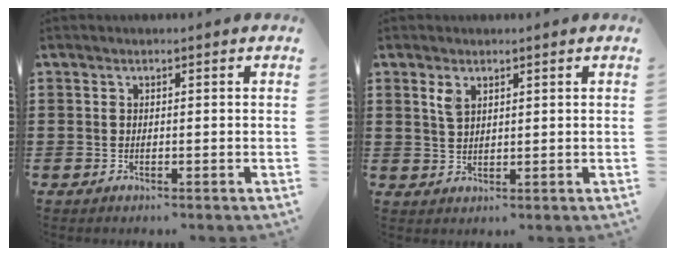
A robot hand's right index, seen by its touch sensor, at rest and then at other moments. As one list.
[{"total": 2.4, "force": [1.4, 1.2, 1.4], "torque": [-0.033, 0.002, 0.027]}]